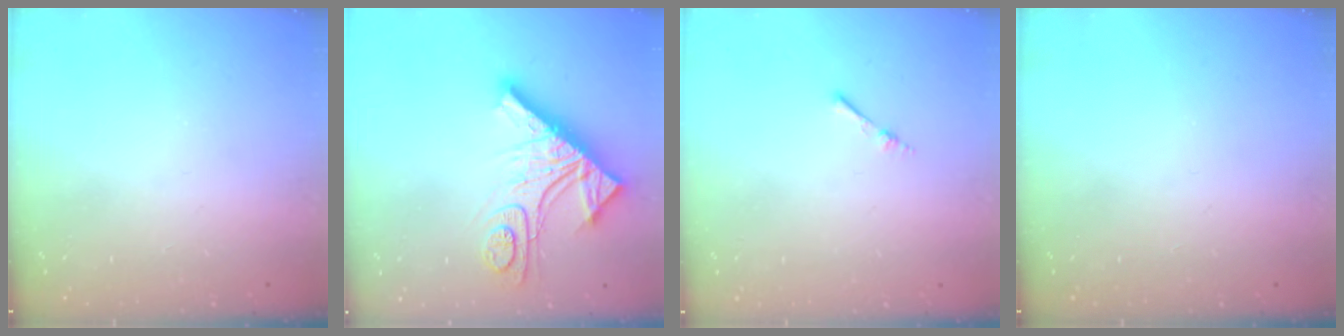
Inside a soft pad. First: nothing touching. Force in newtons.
{"total": 16.3, "press": 16.3, "slide": 1.5}
{"total": 1.7, "press": 1.7, "slide": 0.3}
{"total": 0.0}